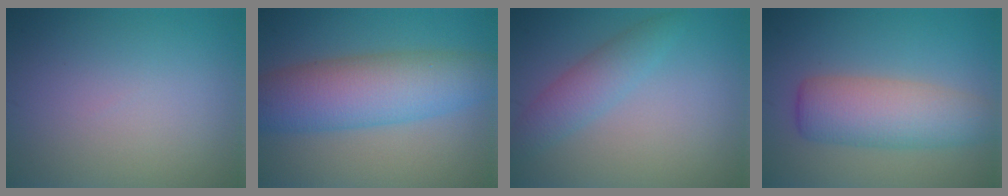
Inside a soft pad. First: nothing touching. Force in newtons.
{"total": 7.9, "press": 7.9, "slide": 0.1}
{"total": 2.9, "press": 2.9, "slide": 0.1}
{"total": 5.9, "press": 5.9, "slide": 0.1}